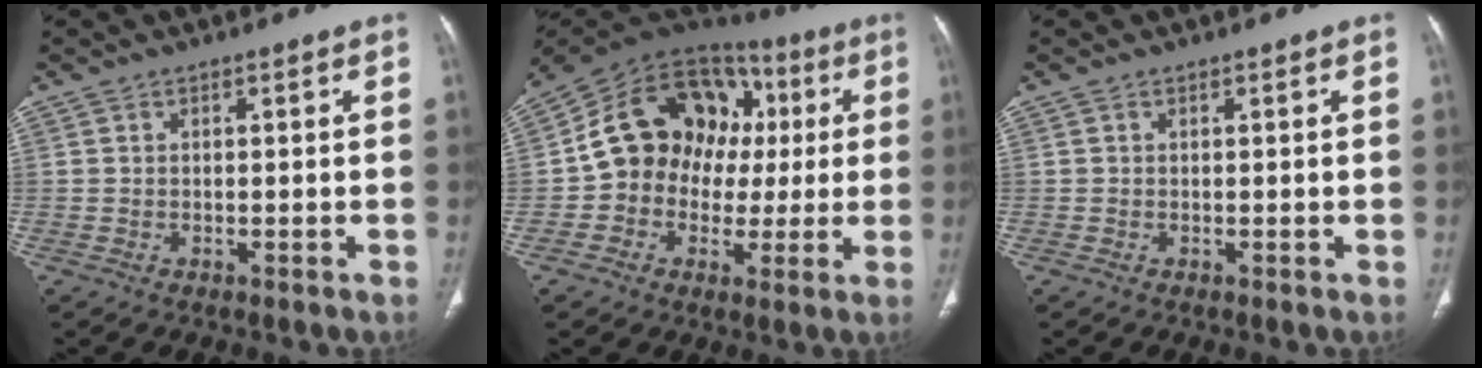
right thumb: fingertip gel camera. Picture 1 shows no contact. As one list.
[{"total": 18.8, "force": [1.9, 15.4, 10.7], "torque": [-0.127, 0.052, 0.030]}, {"total": 0.0}]